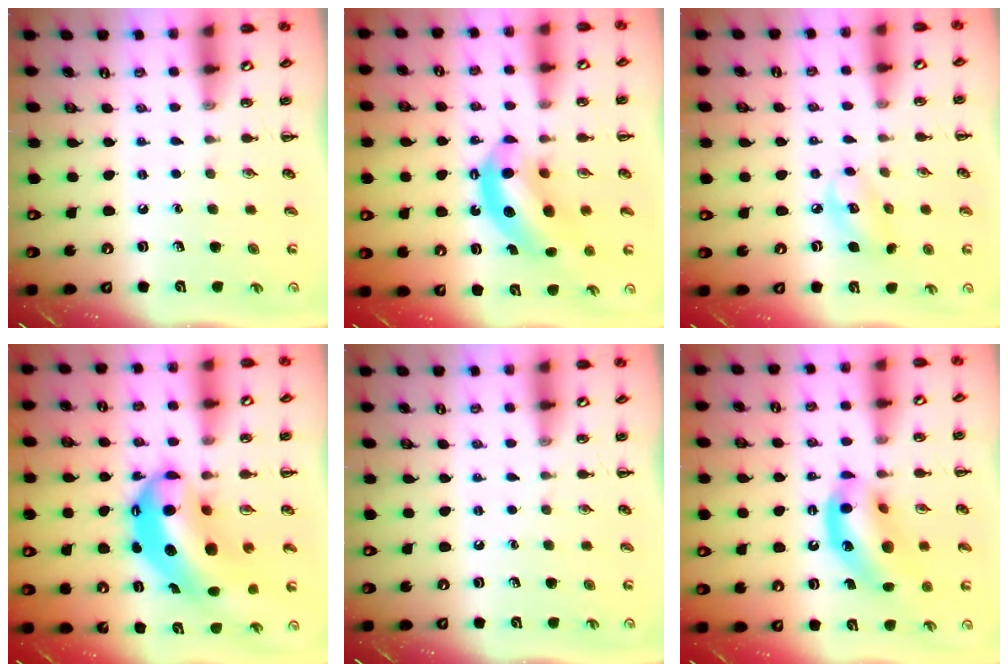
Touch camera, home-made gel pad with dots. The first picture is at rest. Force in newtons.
{"total": 10.9, "press": 10.5, "slide": 2.8}
{"total": 6.7, "press": 6.7, "slide": 1.1}
{"total": 13.8, "press": 13.3, "slide": 3.4}
{"total": 0.0}
{"total": 14.3, "press": 13.8, "slide": 3.5}